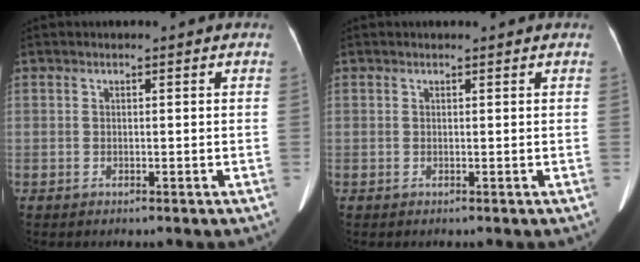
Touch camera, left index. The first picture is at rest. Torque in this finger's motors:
{"motor_torque": [0.01, -0.13, -0.02, -0.01]}